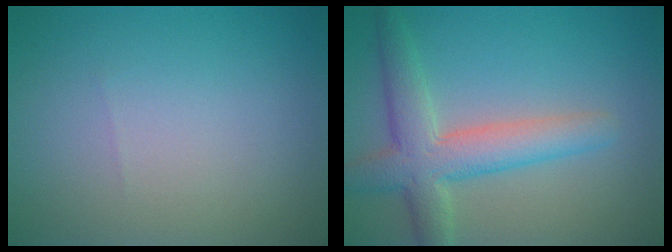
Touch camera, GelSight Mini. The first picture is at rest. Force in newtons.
{"total": 5.4, "press": 5.4, "slide": 0.2}